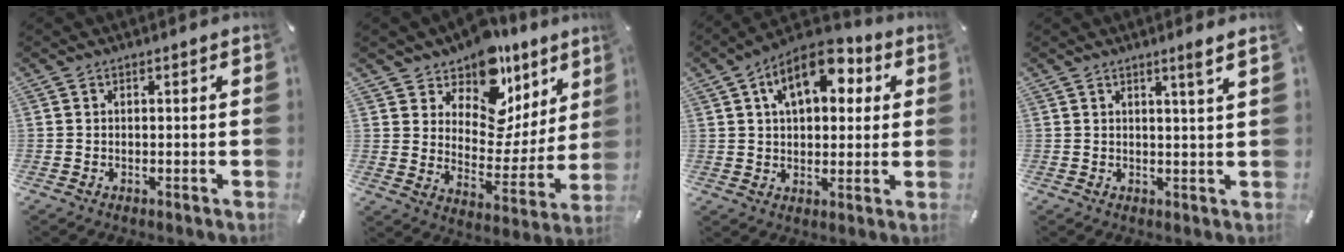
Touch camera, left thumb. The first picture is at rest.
{"total": 14.2, "force": [10.8, 8.3, 4.1], "torque": [-0.063, -0.103, 0.191]}
{"total": 13.4, "force": [5.4, 8.0, 9.3], "torque": [-0.134, -0.008, 0.092]}
{"total": 3.1, "force": [2.0, -0.4, 2.4], "torque": [-0.041, -0.010, 0.031]}